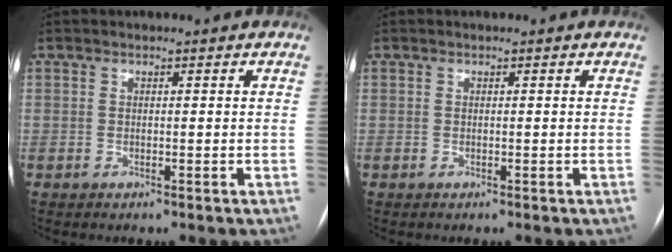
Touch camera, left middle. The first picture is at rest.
{"total": 0.0}